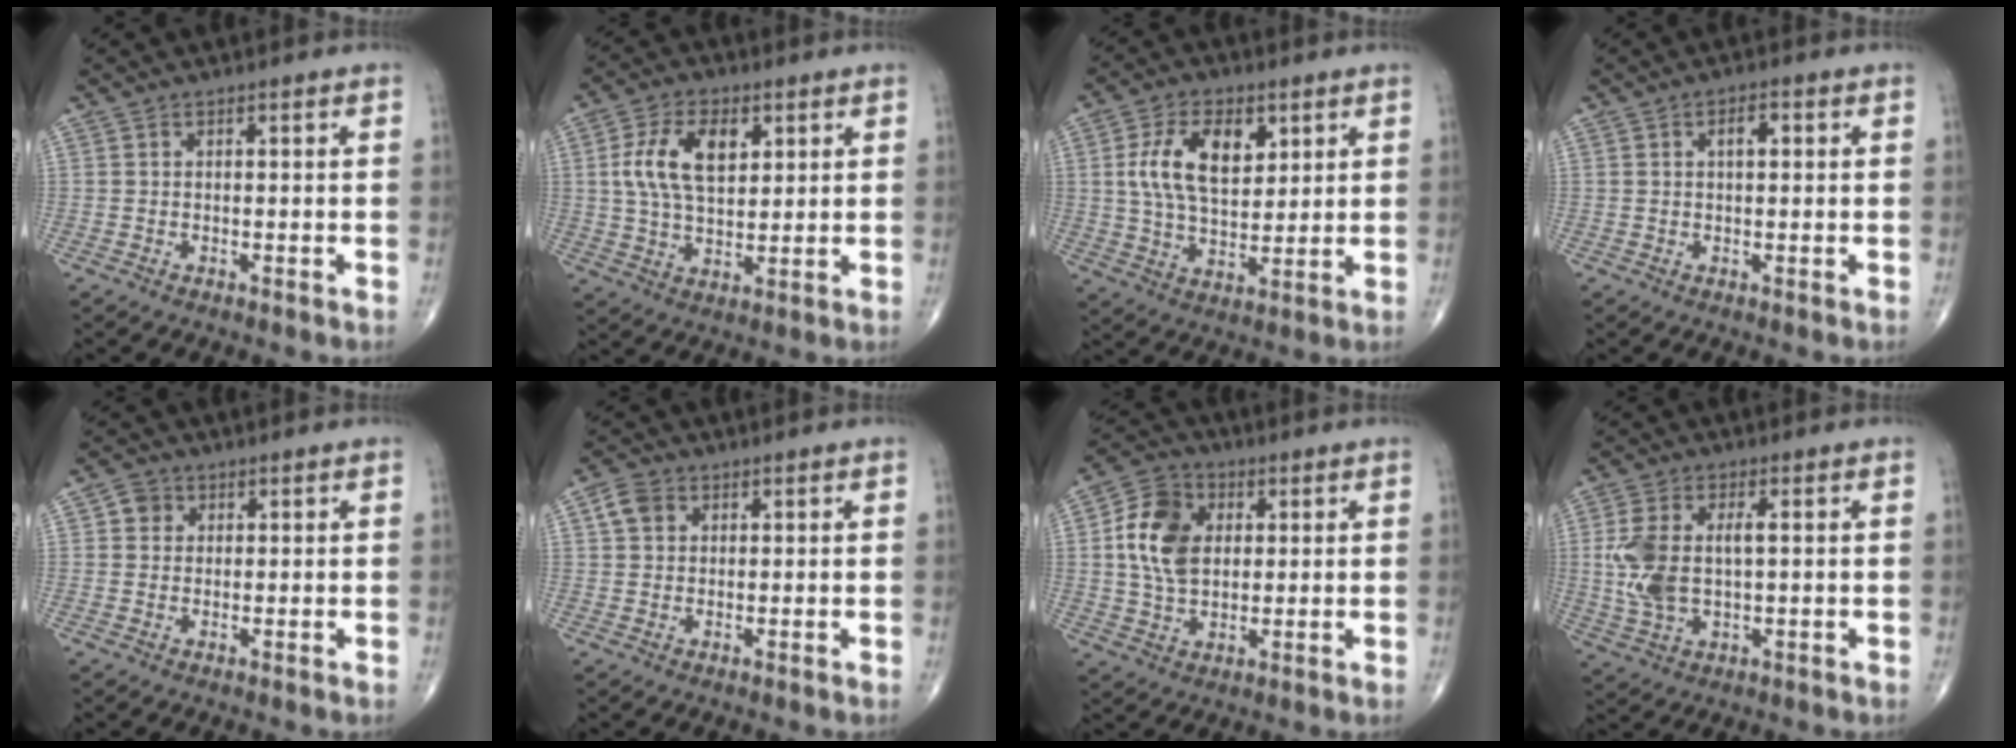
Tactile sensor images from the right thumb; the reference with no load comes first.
{"total": 11.7, "force": [3.2, 6.6, 9.1], "torque": [-0.161, -0.004, 0.059]}
{"total": 13.0, "force": [3.9, 7.4, 9.9], "torque": [-0.163, -0.011, 0.074]}
{"total": 2.7, "force": [0.7, 1.2, 2.2], "torque": [-0.034, 0.004, 0.008]}
{"total": 2.8, "force": [0.8, 2.6, 0.9], "torque": [0.000, 0.000, 0.008]}
{"total": 3.9, "force": [1.3, 3.1, 2.0], "torque": [-0.028, 0.006, 0.022]}
{"total": 11.6, "force": [1.9, 8.3, 7.8], "torque": [-0.133, 0.006, 0.031]}
{"total": 10.4, "force": [0.8, 5.4, 8.9], "torque": [-0.202, 0.005, 0.021]}